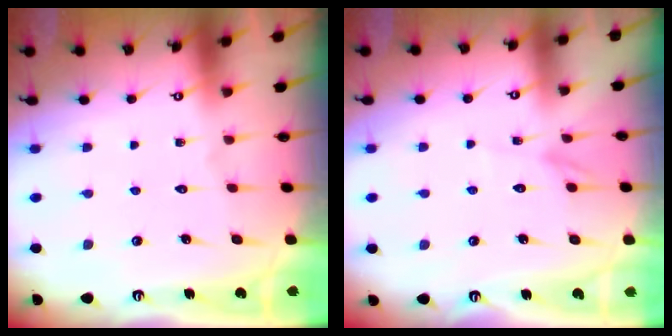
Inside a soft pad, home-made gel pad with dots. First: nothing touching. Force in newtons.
{"total": 2.4, "press": 2.4, "slide": 0.3}